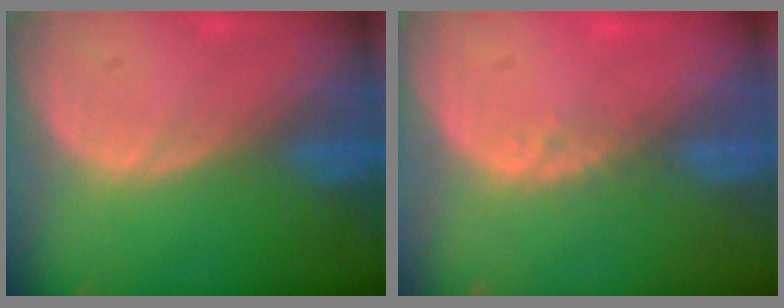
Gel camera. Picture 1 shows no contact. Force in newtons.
{"total": 1.8, "press": 1.5, "slide": 1.0}